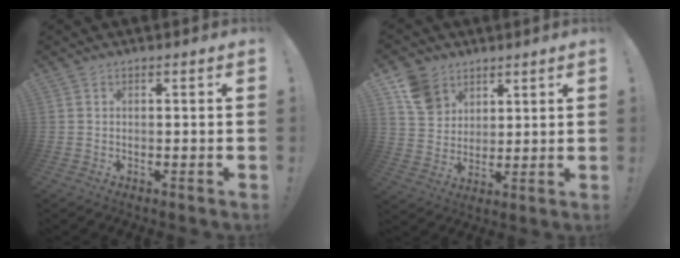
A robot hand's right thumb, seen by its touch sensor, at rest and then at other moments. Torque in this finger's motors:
{"motor_torque": [0.07, 0.08, 0.00, 0.03, 0.00]}